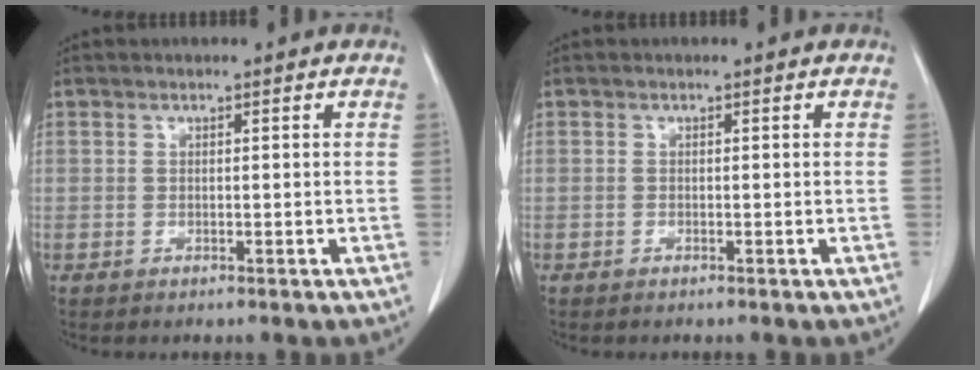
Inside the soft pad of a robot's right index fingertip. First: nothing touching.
{"total": 0.0}